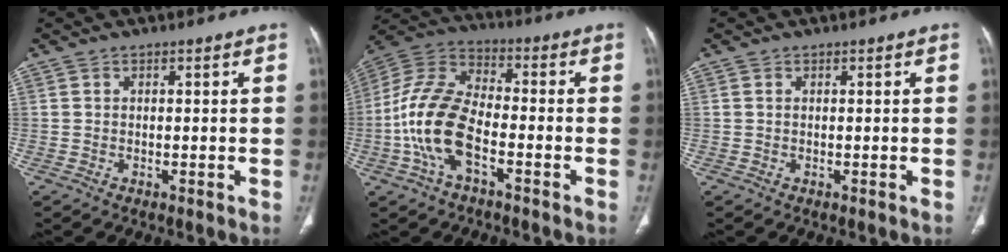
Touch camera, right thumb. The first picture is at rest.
{"total": 14.7, "force": [-4.4, 7.5, 11.8], "torque": [-0.249, 0.035, -0.089]}
{"total": 0.0}